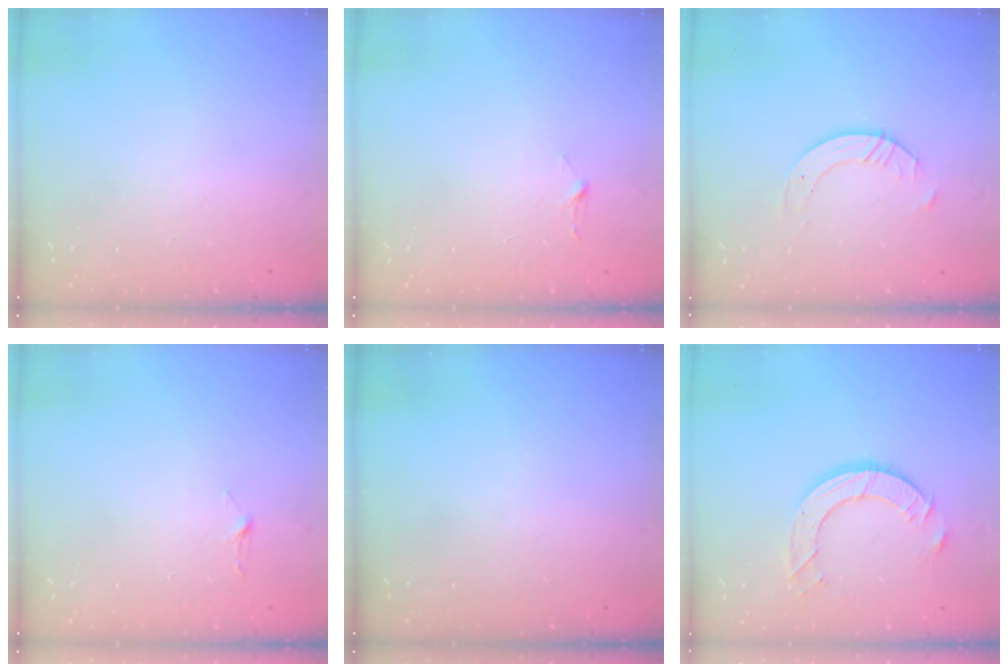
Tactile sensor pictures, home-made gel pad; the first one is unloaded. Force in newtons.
{"total": 2.9, "press": 2.9, "slide": 0.3}
{"total": 5.0, "press": 5.0, "slide": 0.5}
{"total": 2.9, "press": 2.9, "slide": 0.3}
{"total": 0.0}
{"total": 9.5, "press": 9.5, "slide": 1.0}